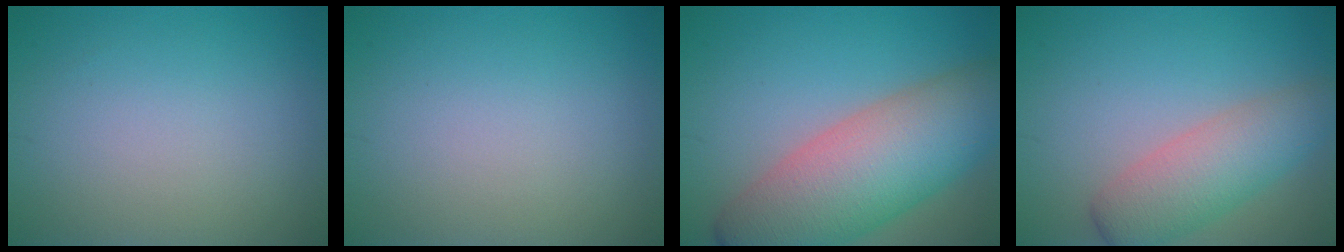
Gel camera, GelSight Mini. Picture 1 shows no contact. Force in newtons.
{"total": 0.0}
{"total": 10.9, "press": 10.8, "slide": 0.3}
{"total": 5.1, "press": 5.1, "slide": 0.2}